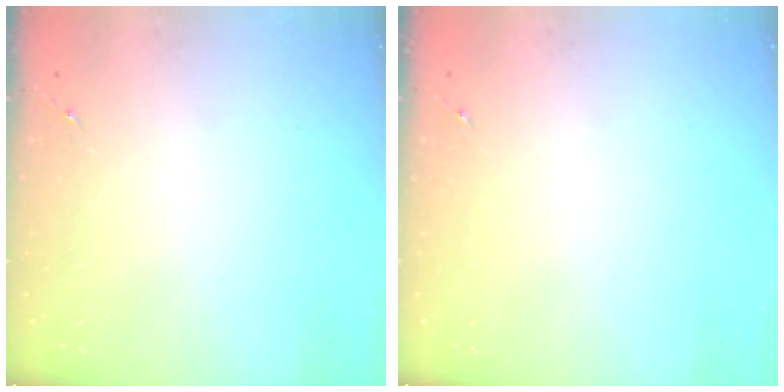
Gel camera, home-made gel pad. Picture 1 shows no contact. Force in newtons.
{"total": 0.0}